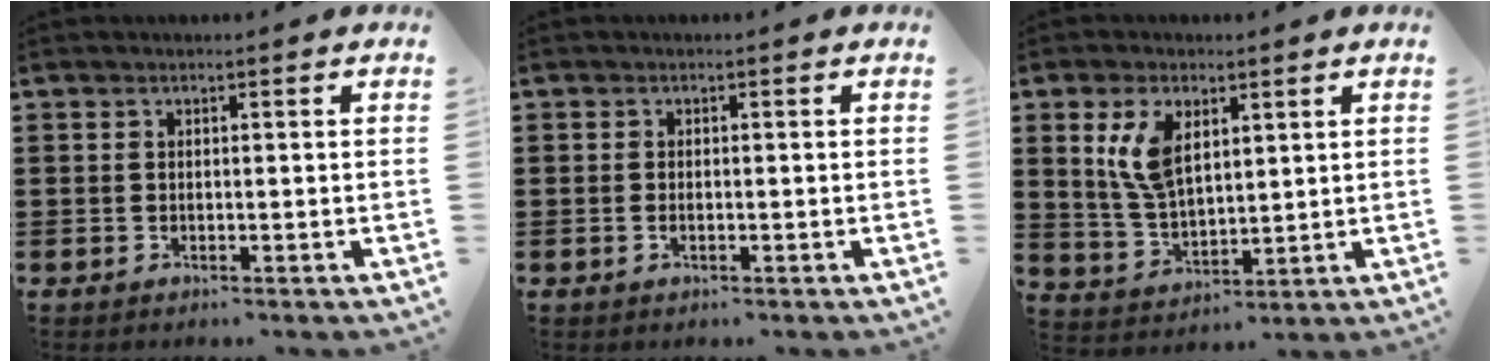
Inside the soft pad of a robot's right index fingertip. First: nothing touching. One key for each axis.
{"total": 0.7, "fx": -0.2, "fy": 0.3, "fz": 0.6, "tx": -0.013, "ty": -0.003, "tz": -0.004}
{"total": 8.0, "fx": 3.4, "fy": 4.1, "fz": 5.9, "tx": -0.144, "ty": 0.004, "tz": 0.057}